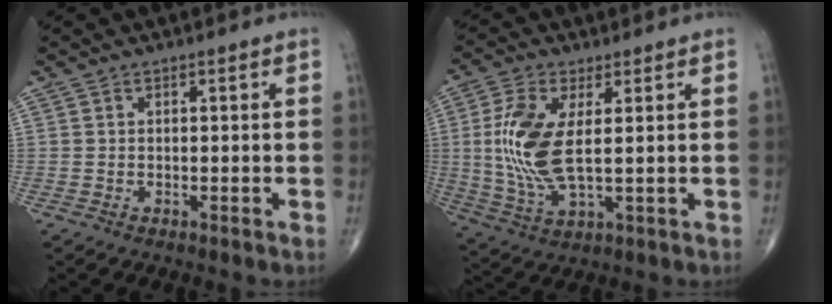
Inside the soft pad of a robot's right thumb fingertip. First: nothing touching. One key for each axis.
{"total": 10.2, "fx": 1.1, "fy": 3.6, "fz": 9.5, "tx": -0.228, "ty": -0.010, "tz": 0.025}